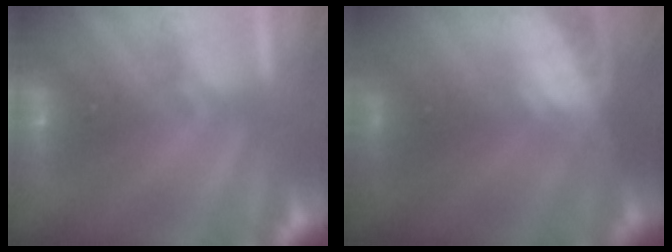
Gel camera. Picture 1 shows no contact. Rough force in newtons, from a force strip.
{"total": 8.8}